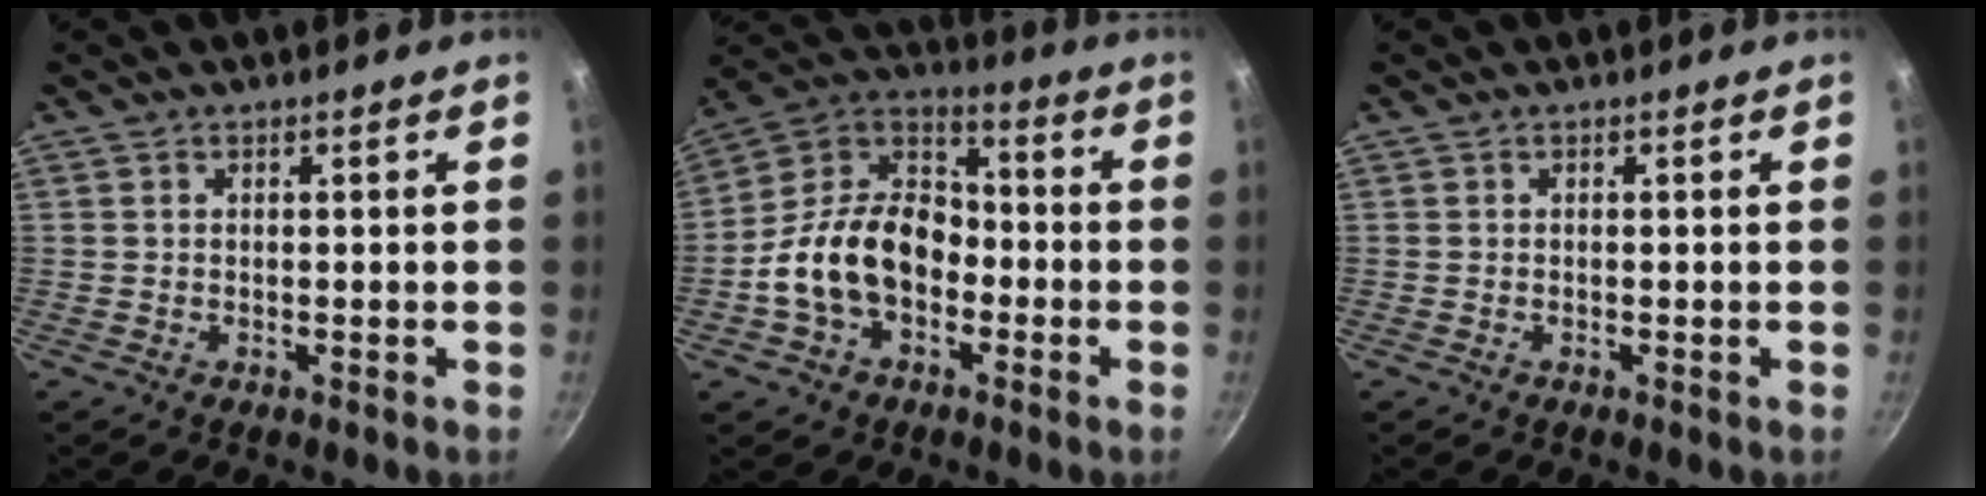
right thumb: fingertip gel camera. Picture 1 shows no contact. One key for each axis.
{"total": 16.6, "fx": -4.3, "fy": 11.7, "fz": 11.0, "tx": -0.157, "ty": 0.051, "tz": -0.094}
{"total": 0.0}